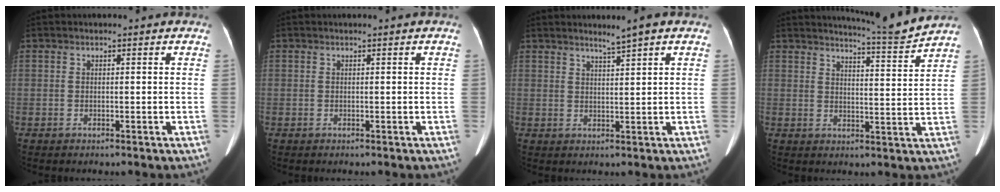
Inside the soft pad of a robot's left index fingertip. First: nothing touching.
{"total": 0.7, "force": [0.6, -0.1, 0.3], "torque": [-0.006, 0.004, 0.015]}
{"total": 2.6, "force": [2.1, -0.6, 1.5], "torque": [-0.029, -0.002, 0.040]}
{"total": 6.7, "force": [6.4, -2.0, 0.2], "torque": [-0.021, -0.038, 0.096]}